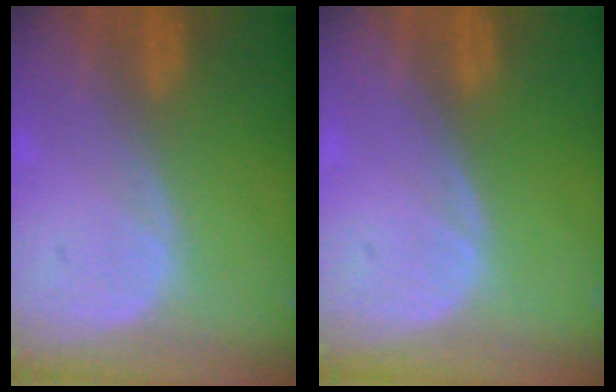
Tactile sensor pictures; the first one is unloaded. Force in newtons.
{"total": 0.0}